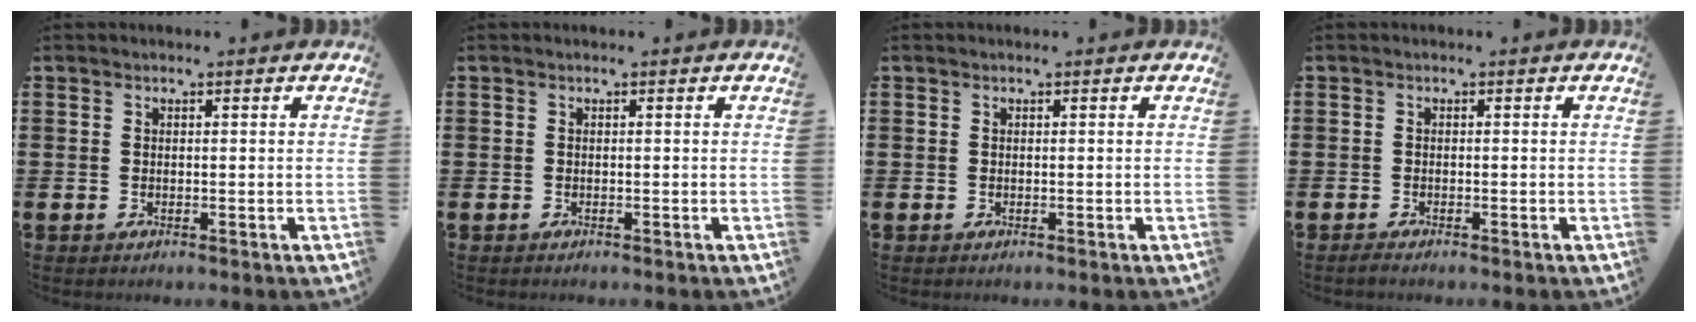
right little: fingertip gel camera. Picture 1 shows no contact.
{"total": 0.0}
{"total": 0.0}
{"total": 0.6, "force": [-0.4, 0.0, 0.4], "torque": [-0.007, -0.003, -0.008]}